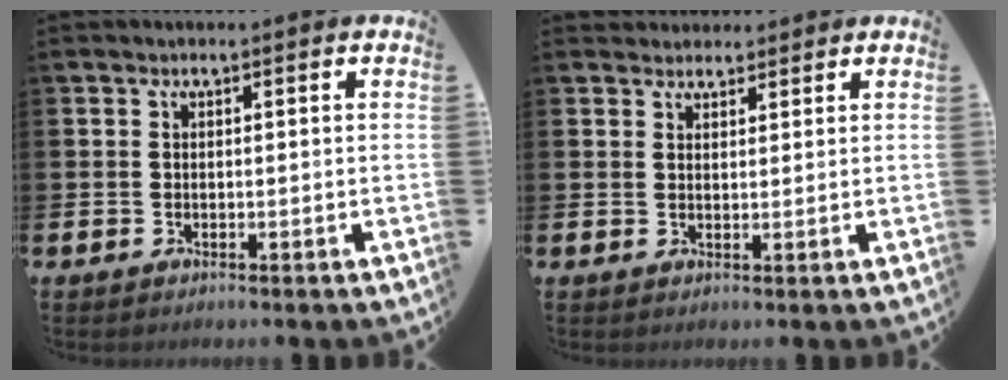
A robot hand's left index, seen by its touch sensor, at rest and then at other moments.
{"total": 2.4, "force": [2.3, 0.9, -0.3], "torque": [0.015, -0.011, 0.039]}